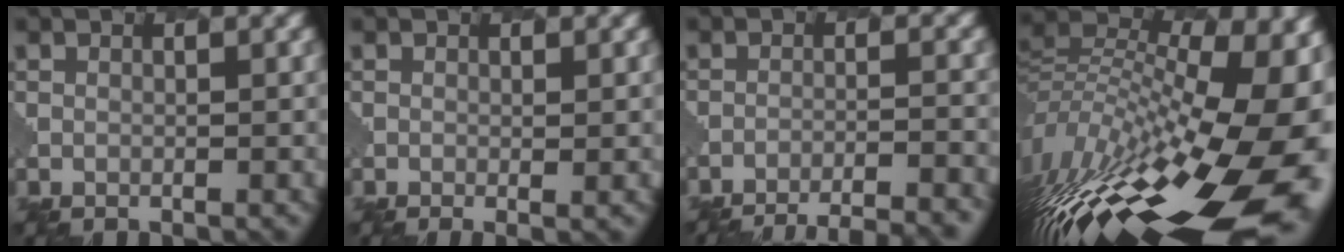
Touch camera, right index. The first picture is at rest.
{"total": 1.7, "force": [0.1, 0.6, 1.6], "torque": [-0.020, 0.000, 0.007]}
{"total": 10.9, "force": [-10.1, 2.5, 3.3], "torque": [-0.039, 0.004, -0.116]}
{"total": 18.7, "force": [-5.5, 8.5, 15.8], "torque": [-0.277, -0.012, -0.081]}